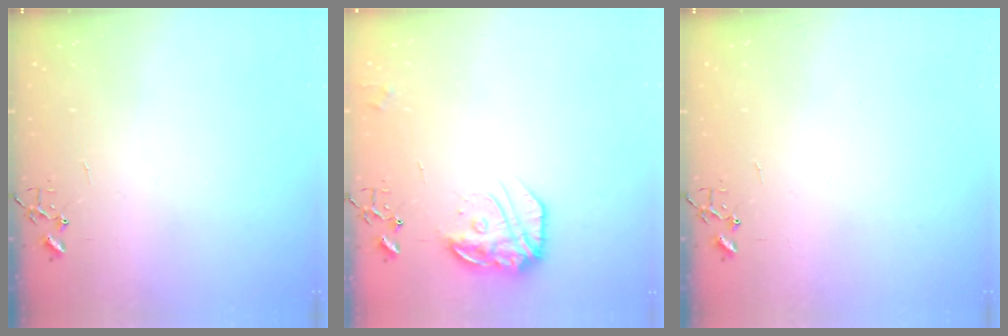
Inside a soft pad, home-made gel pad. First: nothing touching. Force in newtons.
{"total": 16.0, "press": 15.9, "slide": 1.3}
{"total": 0.0}